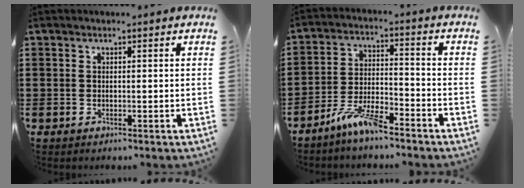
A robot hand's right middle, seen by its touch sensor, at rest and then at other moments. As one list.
[{"total": 6.8, "force": [-5.5, 1.2, 3.8], "torque": [-0.087, 0.000, -0.107]}]